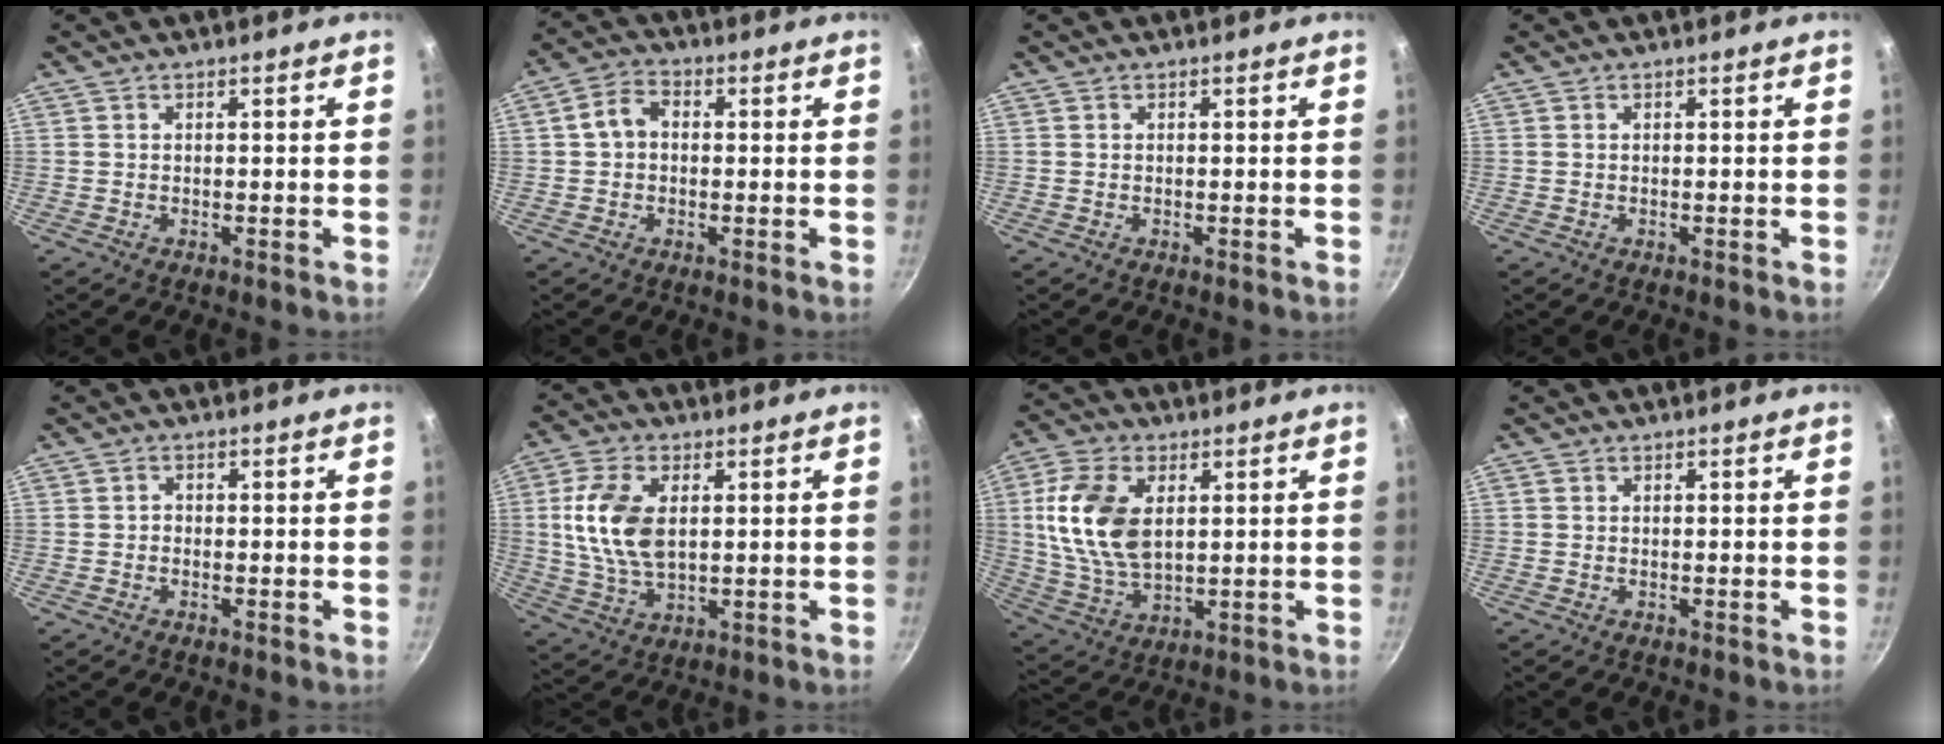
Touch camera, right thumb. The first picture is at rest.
{"total": 5.2, "force": [0.3, 4.0, 3.3], "torque": [-0.047, 0.017, -0.003]}
{"total": 0.0}
{"total": 0.0}
{"total": 0.9, "force": [-0.3, 0.7, 0.4], "torque": [-0.005, 0.004, -0.007]}
{"total": 12.3, "force": [2.0, 7.2, 9.8], "torque": [-0.185, -0.005, 0.040]}
{"total": 14.8, "force": [3.0, 8.9, 11.4], "torque": [-0.211, -0.010, 0.063]}
{"total": 0.0}